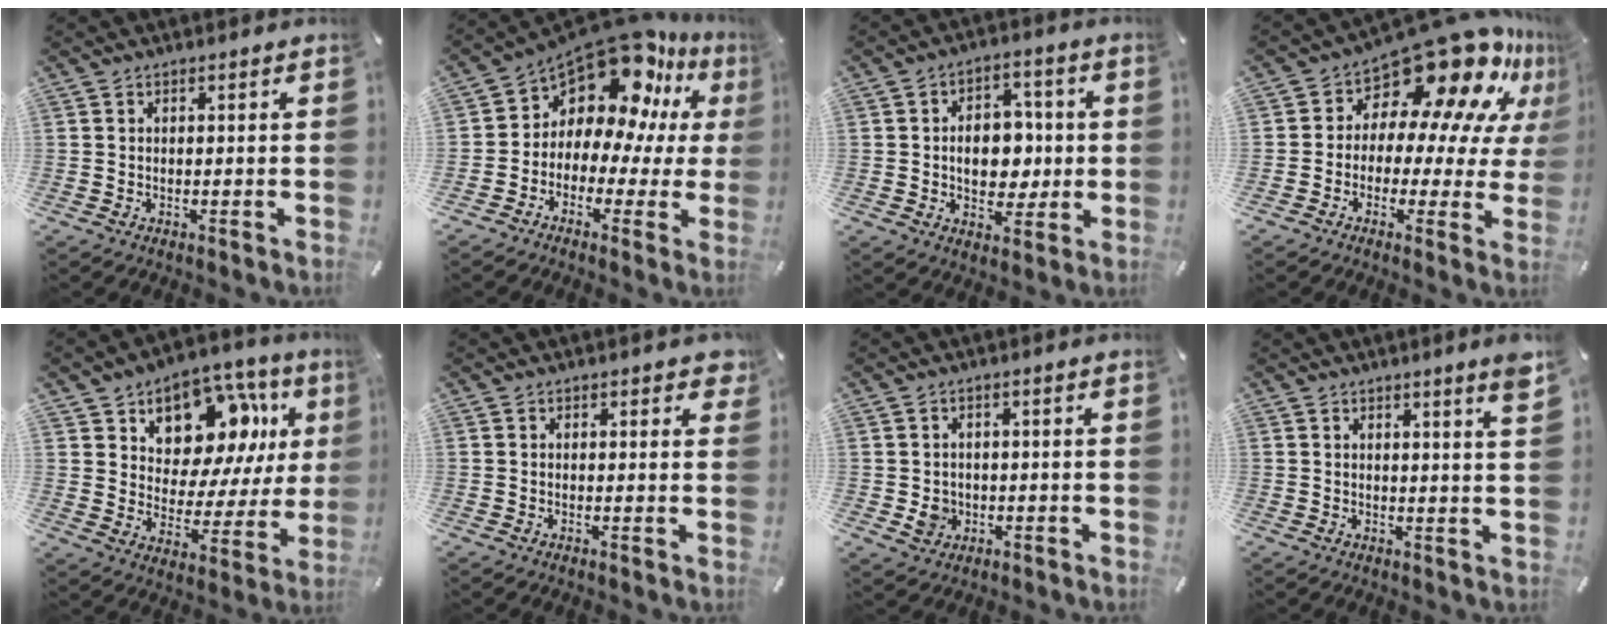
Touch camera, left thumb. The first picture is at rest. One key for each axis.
{"total": 13.7, "fx": 9.2, "fy": 7.5, "fz": 6.9, "tx": -0.125, "ty": -0.094, "tz": 0.157}
{"total": 10.4, "fx": -0.5, "fy": 7.6, "fz": 7.1, "tx": -0.098, "ty": 0.007, "tz": -0.009}
{"total": 18.4, "fx": 13.3, "fy": 8.0, "fz": 9.9, "tx": -0.150, "ty": -0.117, "tz": 0.224}
{"total": 12.8, "fx": 7.5, "fy": 8.8, "fz": 5.5, "tx": -0.080, "ty": -0.067, "tz": 0.132}
{"total": 1.5, "fx": 0.7, "fy": 0.8, "fz": 1.1, "tx": -0.009, "ty": -0.002, "tz": 0.007}
{"total": 4.4, "fx": -0.6, "fy": 4.1, "fz": 1.5, "tx": -0.017, "ty": -0.002, "tz": -0.012}
{"total": 3.9, "fx": 2.4, "fy": -0.1, "fz": 3.1, "tx": -0.038, "ty": -0.020, "tz": 0.036}